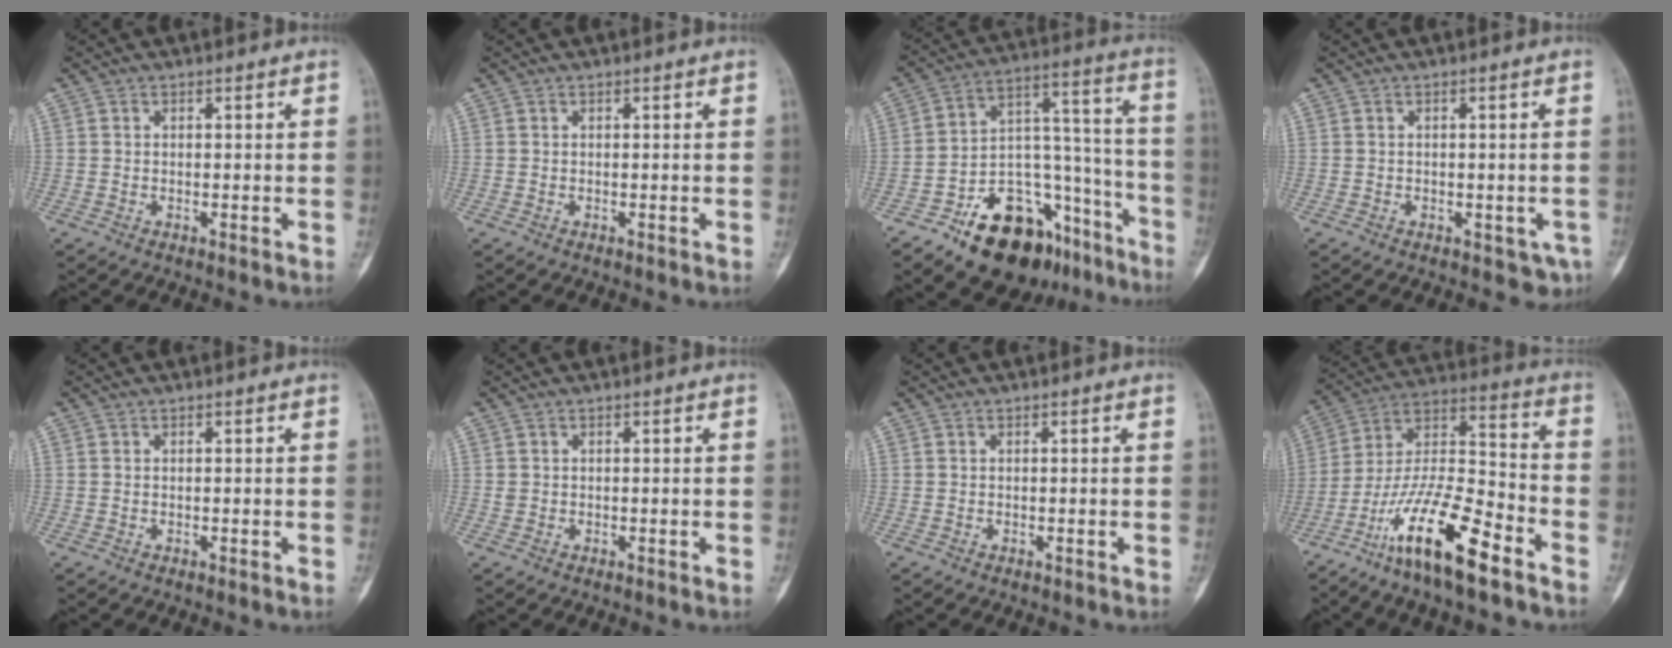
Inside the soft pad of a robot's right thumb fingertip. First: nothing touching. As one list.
[{"total": 0.0}, {"total": 22.9, "force": [-14.1, 12.6, 13.0], "torque": [-0.136, 0.117, -0.217]}, {"total": 3.1, "force": [-1.1, 2.1, 2.1], "torque": [-0.011, 0.000, -0.006]}, {"total": 0.0}, {"total": 0.6, "force": [0.1, 0.6, 0.3], "torque": [-0.002, 0.002, 0.002]}, {"total": 0.0}, {"total": 18.2, "force": [-11.1, 4.6, 13.7], "torque": [-0.260, 0.073, -0.206]}]